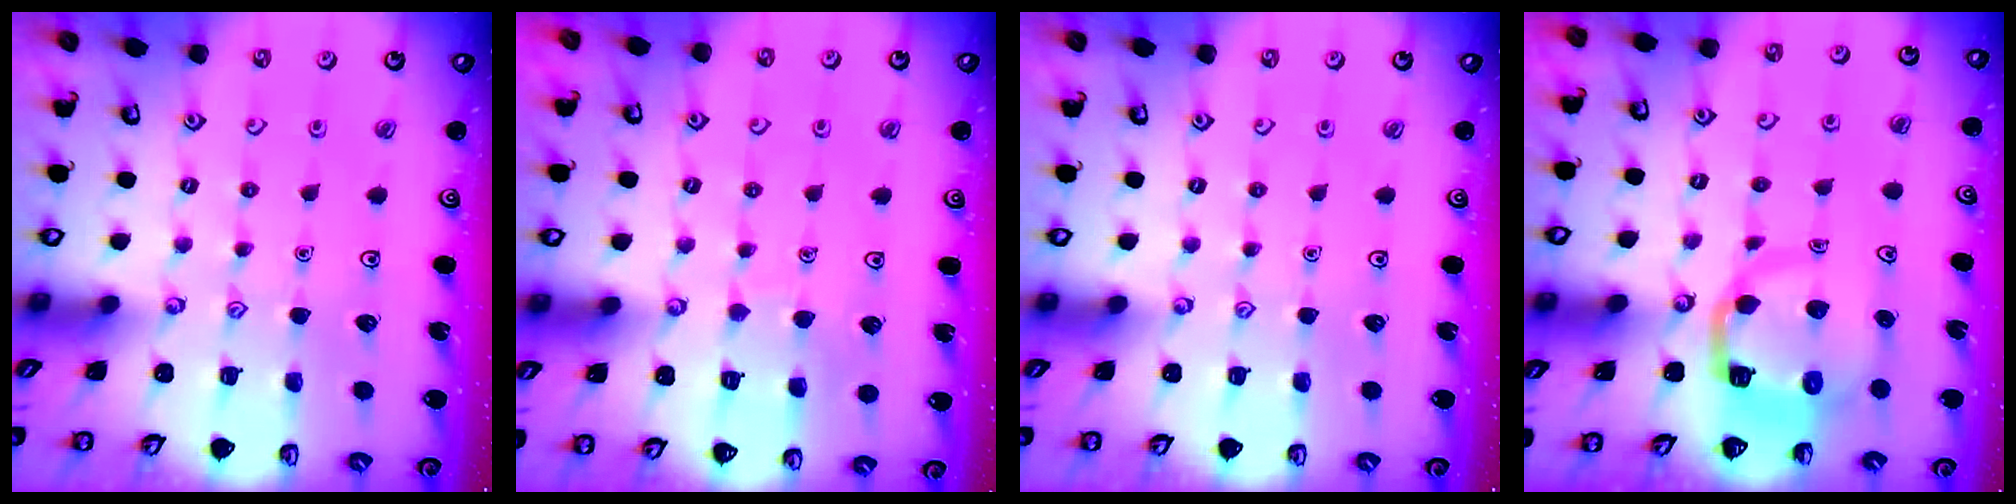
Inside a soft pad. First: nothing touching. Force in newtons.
{"total": 5.8, "press": 5.8, "slide": 0.4}
{"total": 0.0}
{"total": 7.3, "press": 7.3, "slide": 1.0}